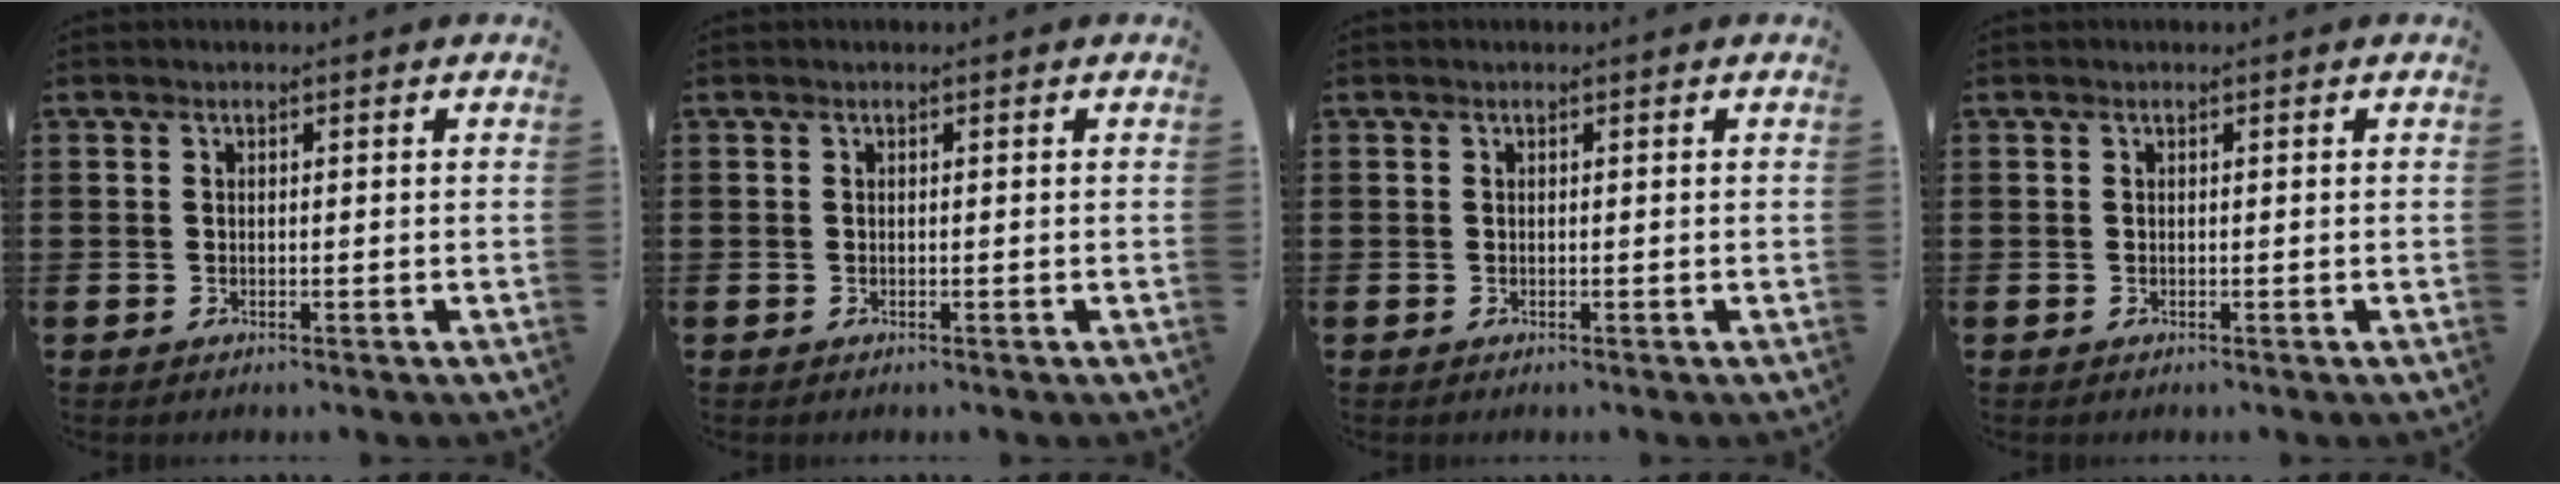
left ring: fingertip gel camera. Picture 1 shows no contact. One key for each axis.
{"total": 0.0}
{"total": 0.0}
{"total": 0.0}